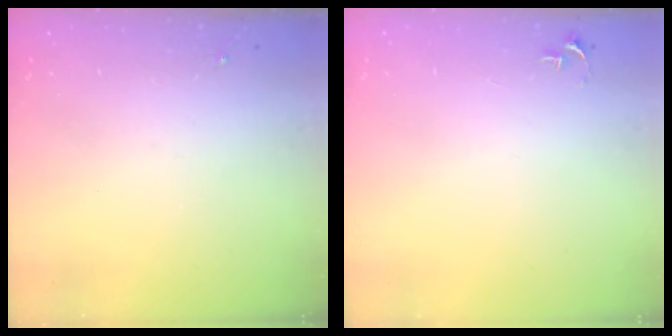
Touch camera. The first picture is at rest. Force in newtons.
{"total": 2.7, "press": 2.7, "slide": 0.3}